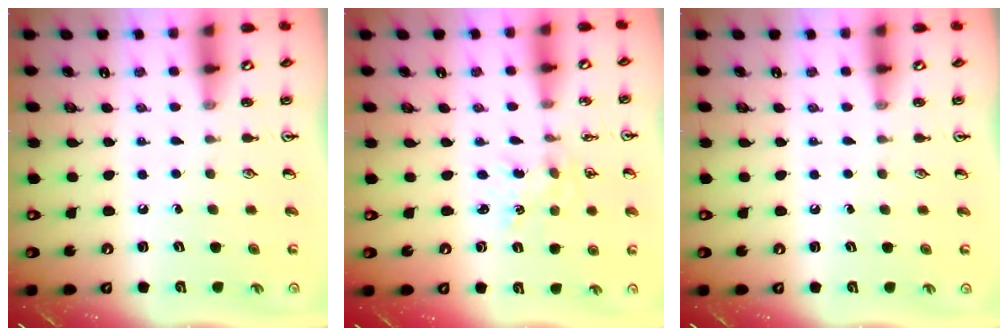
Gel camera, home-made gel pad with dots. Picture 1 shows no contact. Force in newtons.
{"total": 0.0}
{"total": 0.0}